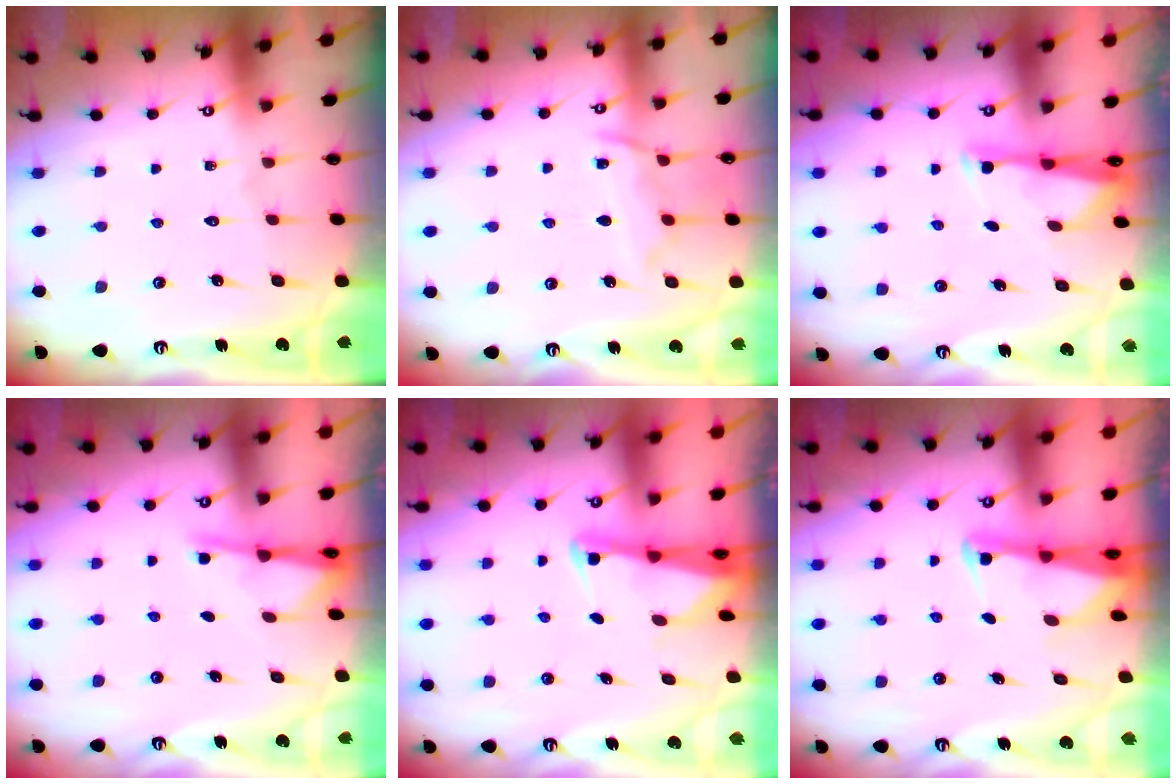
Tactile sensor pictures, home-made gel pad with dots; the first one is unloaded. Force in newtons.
{"total": 9.6, "press": 9.6, "slide": 1.1}
{"total": 3.0, "press": 2.9, "slide": 0.5}
{"total": 1.9, "press": 1.9, "slide": 0.3}
{"total": 2.4, "press": 2.4, "slide": 0.3}
{"total": 2.4, "press": 2.4, "slide": 0.3}